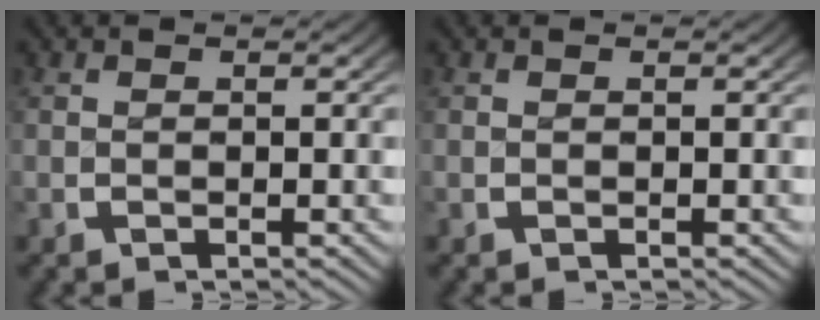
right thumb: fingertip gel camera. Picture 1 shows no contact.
{"total": 0.0}